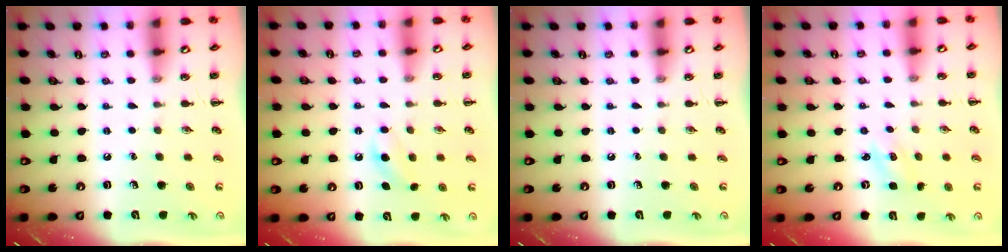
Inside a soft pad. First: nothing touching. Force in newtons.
{"total": 6.6, "press": 6.4, "slide": 1.6}
{"total": 0.0}
{"total": 2.2, "press": 2.1, "slide": 0.6}